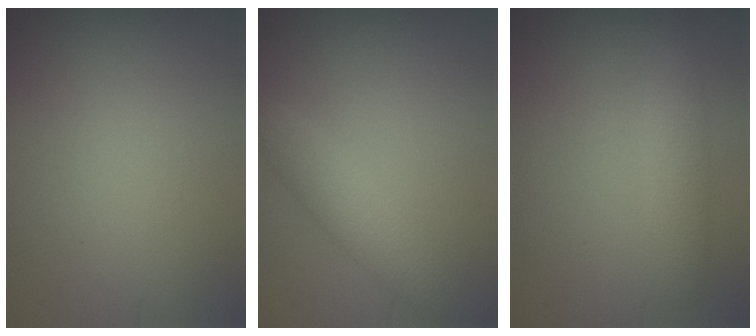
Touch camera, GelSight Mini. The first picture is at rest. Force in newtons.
{"total": 2.8, "press": 2.8, "slide": 0.1}
{"total": 2.5, "press": 2.5, "slide": 0.1}